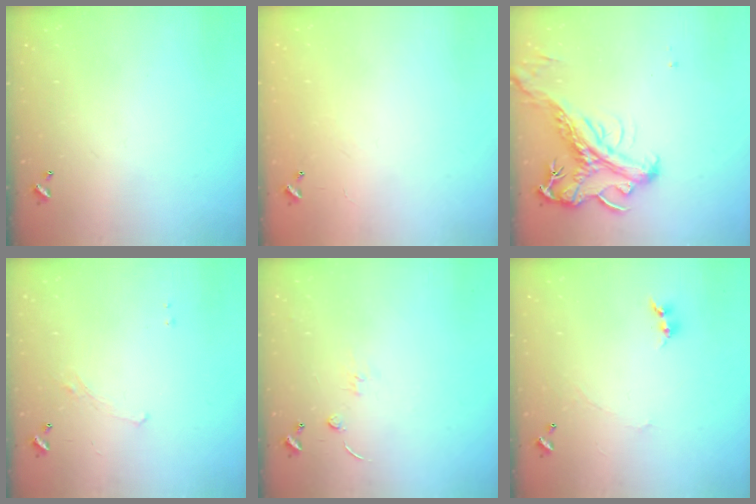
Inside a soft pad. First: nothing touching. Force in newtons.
{"total": 8.1, "press": 8.0, "slide": 0.8}
{"total": 2.6, "press": 2.2, "slide": 1.4}
{"total": 3.0, "press": 3.0, "slide": 0.4}
{"total": 1.3, "press": 1.2, "slide": 0.5}
{"total": 0.6, "press": 0.3, "slide": 0.5}